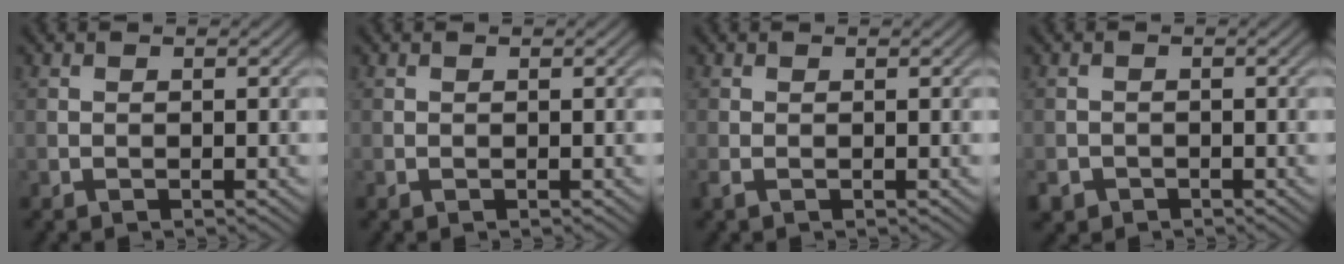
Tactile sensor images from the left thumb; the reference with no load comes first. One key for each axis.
{"total": 0.0}
{"total": 0.8, "fx": -0.3, "fy": 0.2, "fz": 0.6, "tx": -0.019, "ty": -0.002, "tz": -0.008}
{"total": 1.9, "fx": -1.3, "fy": 1.3, "fz": 0.4, "tx": -0.007, "ty": -0.007, "tz": -0.030}